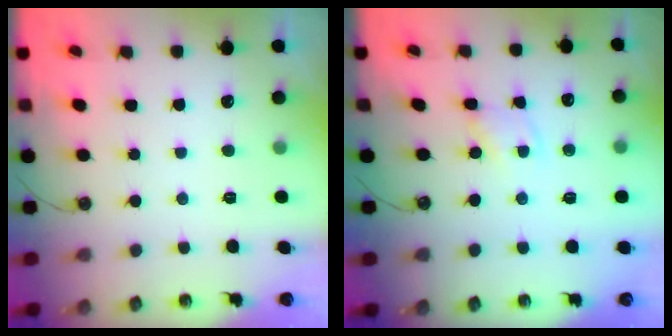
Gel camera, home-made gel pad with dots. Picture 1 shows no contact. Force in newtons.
{"total": 1.9, "press": 1.9, "slide": 0.2}